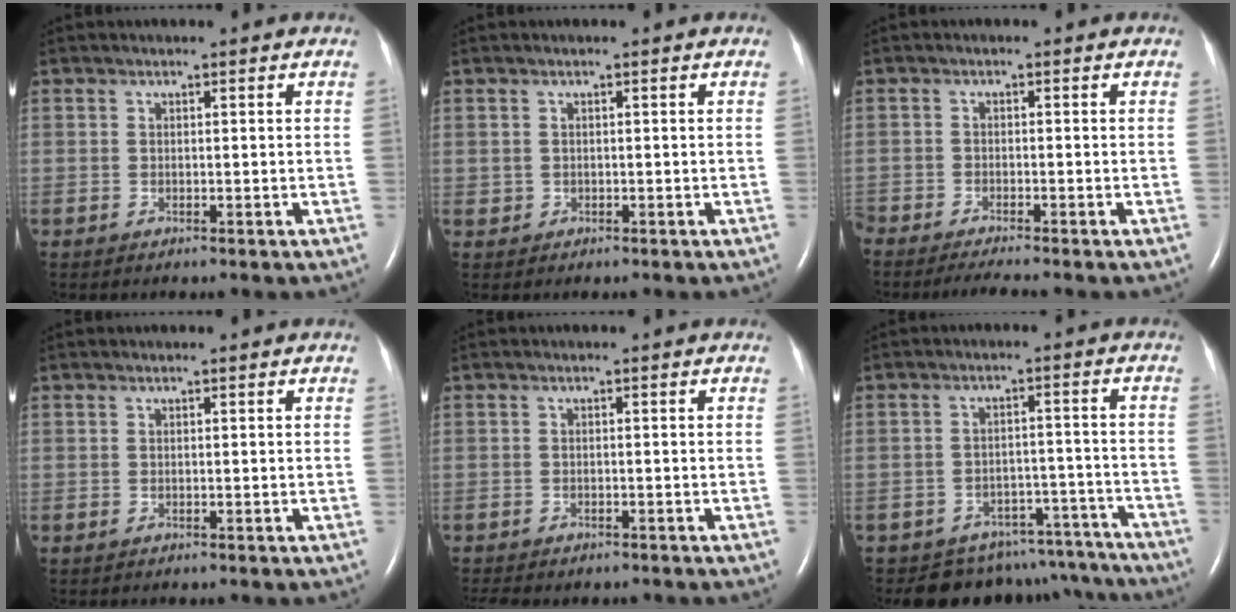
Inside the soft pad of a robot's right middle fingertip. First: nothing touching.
{"total": 0.8, "force": [0.0, 0.8, 0.1], "torque": [0.000, 0.003, 0.001]}
{"total": 4.9, "force": [-4.4, -0.3, 2.2], "torque": [-0.033, -0.015, -0.074]}
{"total": 0.0}
{"total": 4.9, "force": [-4.1, 2.0, 1.9], "torque": [-0.029, -0.004, -0.052]}
{"total": 13.1, "force": [-12.0, 5.1, 0.3], "torque": [0.014, 0.041, -0.137]}